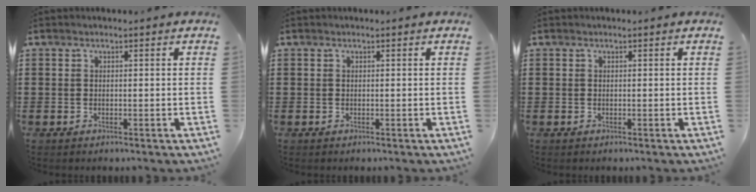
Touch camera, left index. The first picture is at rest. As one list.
[{"total": 0.0}, {"total": 0.0}]